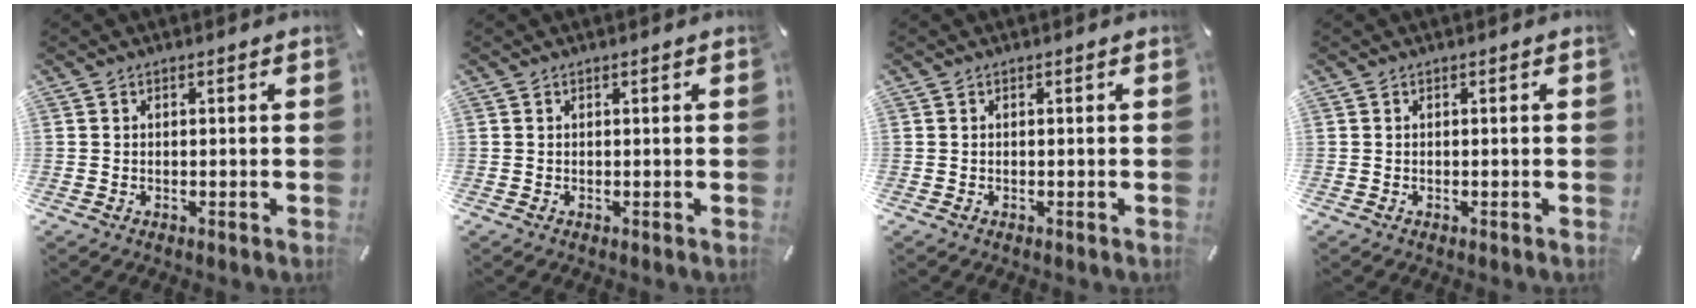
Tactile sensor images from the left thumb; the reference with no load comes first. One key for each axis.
{"total": 0.0}
{"total": 0.0}
{"total": 0.0}